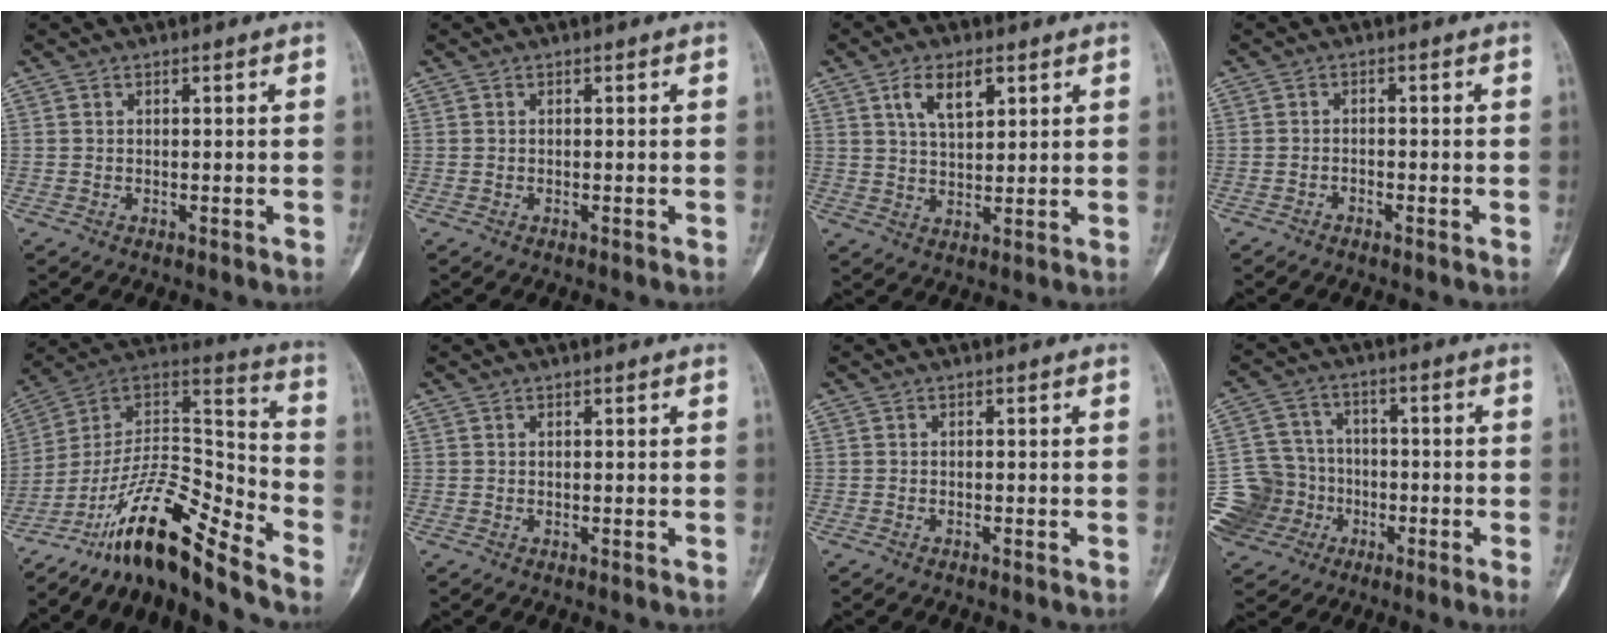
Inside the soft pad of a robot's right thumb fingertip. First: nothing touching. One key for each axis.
{"total": 0.0}
{"total": 7.0, "fx": 3.4, "fy": 3.4, "fz": 5.1, "tx": -0.081, "ty": -0.014, "tz": 0.063}
{"total": 1.0, "fx": -0.8, "fy": 0.4, "fz": 0.3, "tx": -0.010, "ty": 0.007, "tz": -0.016}
{"total": 18.7, "fx": -14.5, "fy": 3.5, "fz": 11.2, "tx": -0.179, "ty": 0.119, "tz": -0.256}
{"total": 0.0}
{"total": 0.9, "fx": -0.7, "fy": 0.1, "fz": 0.5, "tx": -0.012, "ty": 0.003, "tz": -0.006}
{"total": 11.9, "fx": -4.8, "fy": 10.4, "fz": 3.2, "tx": -0.059, "ty": 0.047, "tz": -0.083}